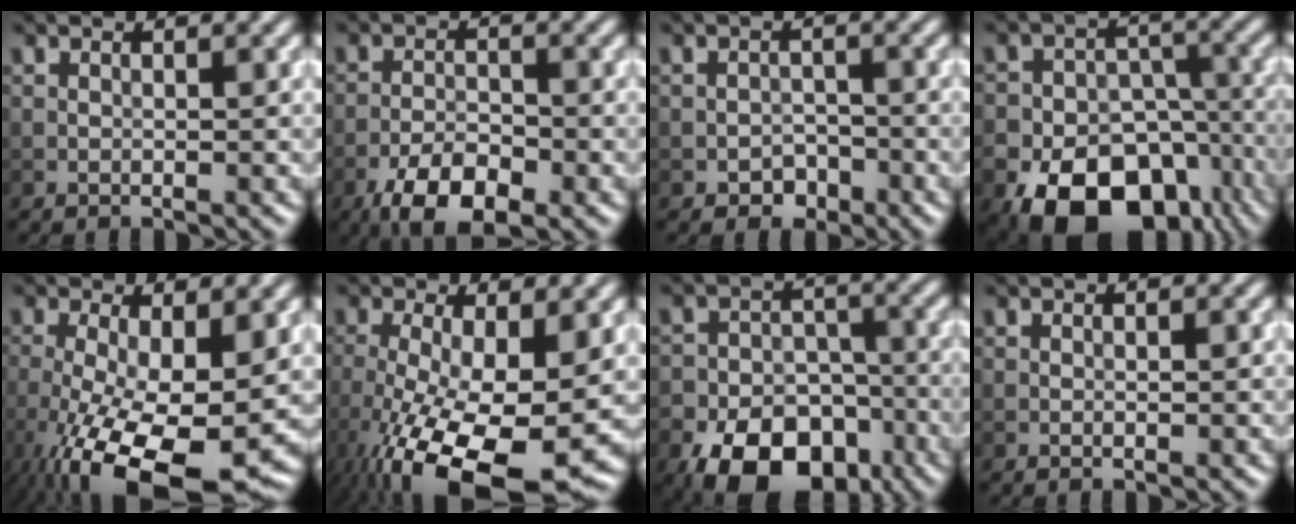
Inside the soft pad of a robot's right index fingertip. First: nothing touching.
{"total": 6.1, "force": [-3.7, 2.6, 4.1], "torque": [-0.072, -0.003, -0.069]}
{"total": 1.9, "force": [-1.2, 1.4, 0.6], "torque": [-0.001, 0.002, -0.022]}
{"total": 15.9, "force": [-8.8, 11.1, 7.2], "torque": [-0.130, -0.043, -0.138]}
{"total": 13.5, "force": [-4.9, 5.0, 11.6], "torque": [-0.201, -0.037, -0.073]}
{"total": 14.9, "force": [-5.8, 5.5, 12.5], "torque": [-0.224, -0.042, -0.084]}
{"total": 12.6, "force": [-7.8, 8.0, 5.8], "torque": [-0.104, -0.027, -0.119]}
{"total": 0.0}